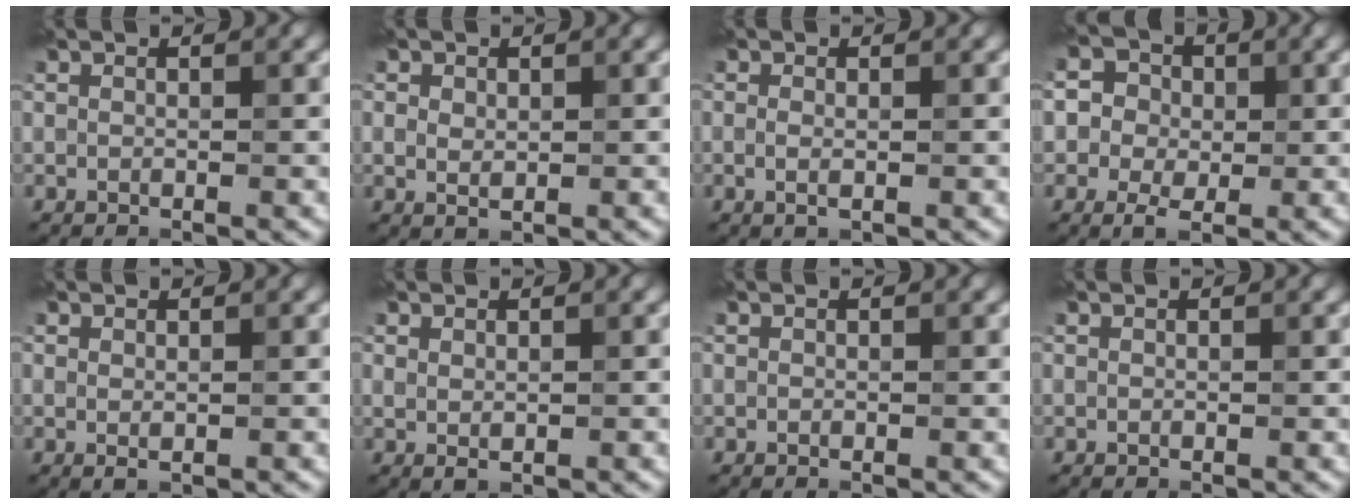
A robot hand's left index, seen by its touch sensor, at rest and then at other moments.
{"total": 1.3, "force": [0.4, 1.0, 0.8], "torque": [-0.012, -0.002, 0.009]}
{"total": 1.1, "force": [-0.1, 0.5, 0.9], "torque": [-0.020, -0.003, -0.003]}
{"total": 4.7, "force": [-0.2, 4.0, 2.5], "torque": [-0.027, 0.008, -0.021]}
{"total": 0.6, "force": [0.1, 0.3, 0.5], "torque": [-0.008, -0.002, 0.003]}
{"total": 0.9, "force": [0.2, 0.5, 0.7], "torque": [-0.012, -0.002, 0.010]}
{"total": 0.0}
{"total": 0.0}